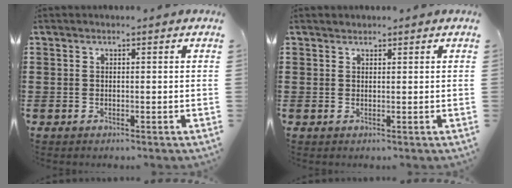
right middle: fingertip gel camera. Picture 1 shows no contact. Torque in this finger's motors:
{"motor_torque": [-0.11, 0.04, 0.12, -0.01]}